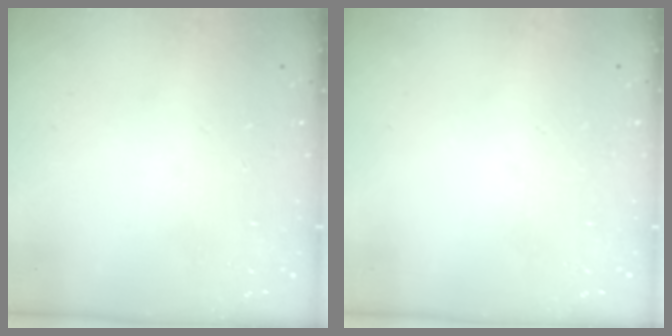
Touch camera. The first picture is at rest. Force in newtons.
{"total": 0.0}